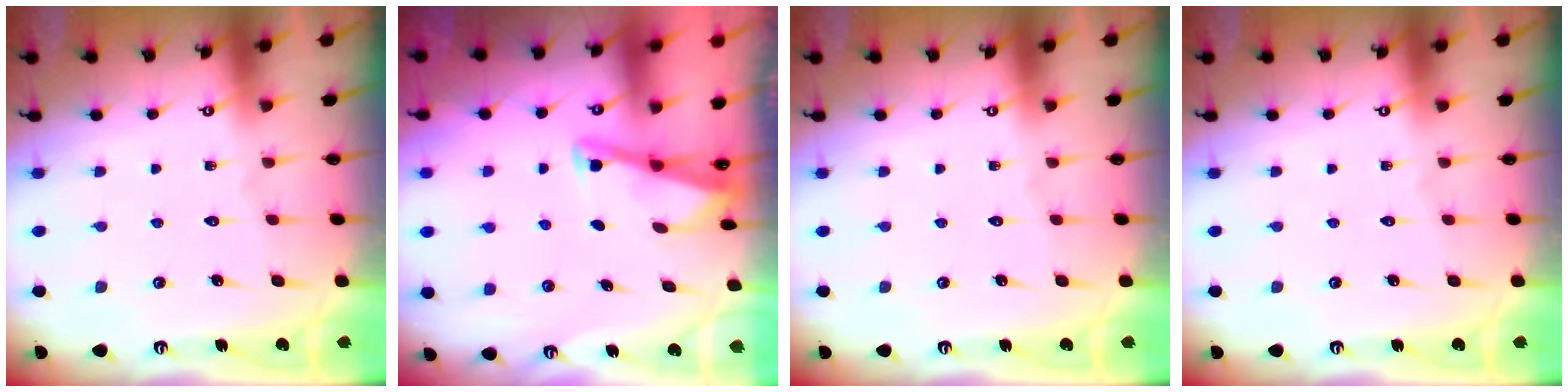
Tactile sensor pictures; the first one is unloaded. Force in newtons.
{"total": 3.0, "press": 3.0, "slide": 0.3}
{"total": 0.0}
{"total": 0.0}